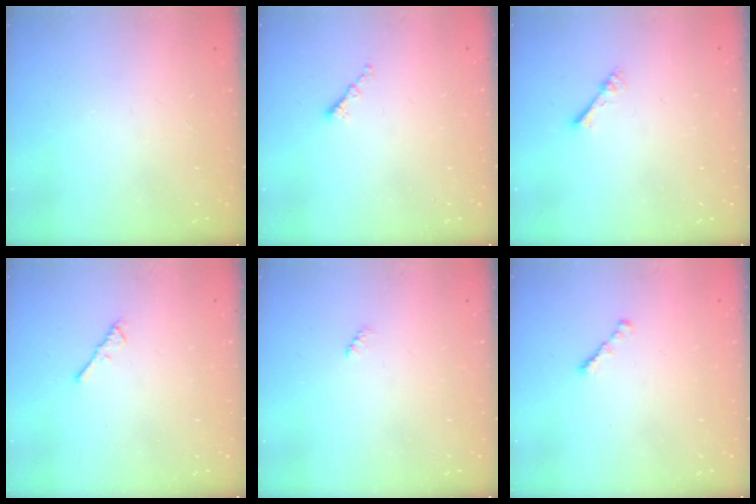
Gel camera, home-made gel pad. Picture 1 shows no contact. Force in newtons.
{"total": 1.4, "press": 1.3, "slide": 0.5}
{"total": 2.4, "press": 2.4, "slide": 0.2}
{"total": 2.2, "press": 2.1, "slide": 0.5}
{"total": 2.3, "press": 2.2, "slide": 0.5}
{"total": 1.3, "press": 1.2, "slide": 0.5}